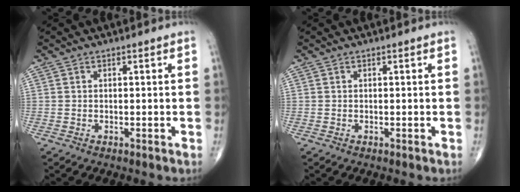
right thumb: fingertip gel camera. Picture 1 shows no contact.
{"total": 0.0}